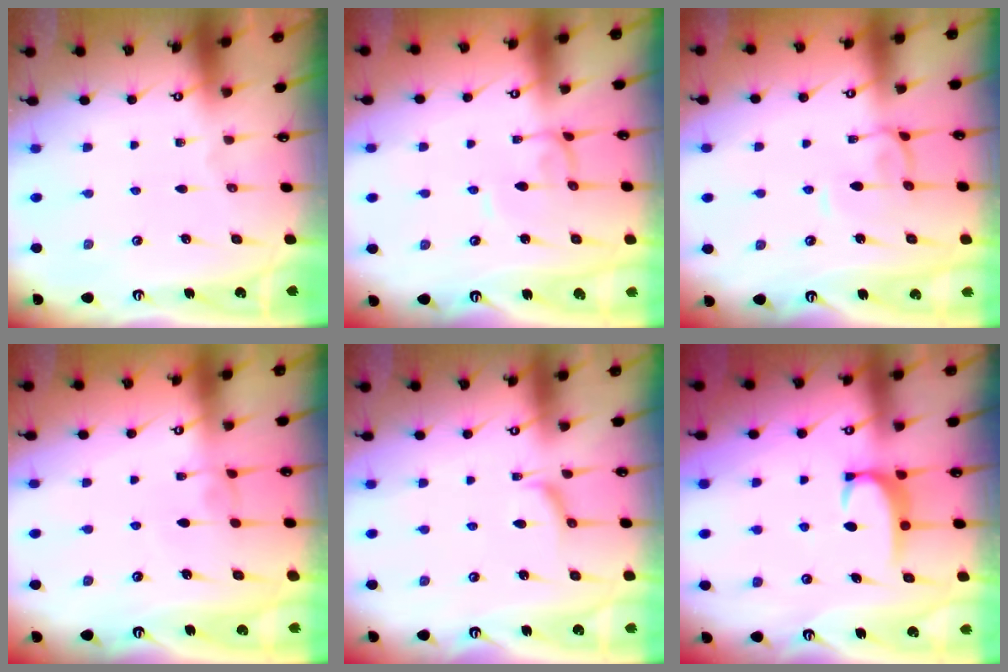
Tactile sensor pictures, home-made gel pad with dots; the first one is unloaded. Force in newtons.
{"total": 2.2, "press": 2.2, "slide": 0.1}
{"total": 2.0, "press": 2.0, "slide": 0.5}
{"total": 1.8, "press": 1.7, "slide": 0.5}
{"total": 1.3, "press": 1.2, "slide": 0.5}
{"total": 2.6, "press": 2.6, "slide": 0.4}